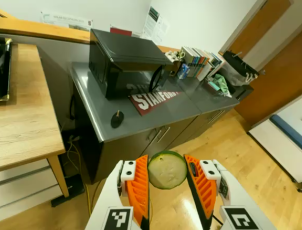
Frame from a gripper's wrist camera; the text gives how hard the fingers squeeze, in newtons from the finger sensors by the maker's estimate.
{"total": 9.4, "left": 9.9, "right": 9.0}